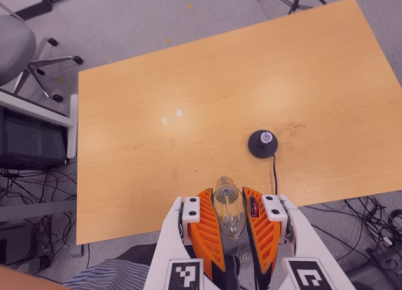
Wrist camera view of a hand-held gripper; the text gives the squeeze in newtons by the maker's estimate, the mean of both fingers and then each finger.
{"total": 22.8, "left": 26.5, "right": 19.1}